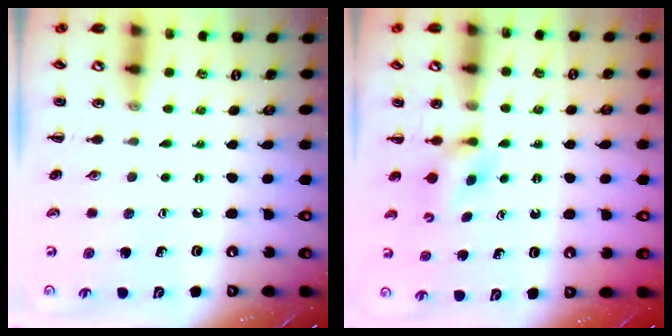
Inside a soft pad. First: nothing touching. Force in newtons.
{"total": 4.0, "press": 3.8, "slide": 1.1}